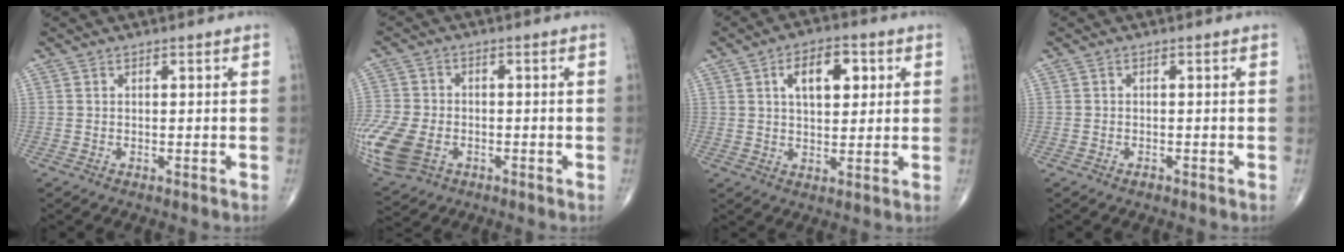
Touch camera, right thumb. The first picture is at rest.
{"total": 15.7, "force": [-5.2, 11.2, 9.7], "torque": [-0.261, -0.007, -0.090]}
{"total": 9.2, "force": [2.9, 4.9, 7.2], "torque": [-0.083, -0.001, 0.043]}
{"total": 0.8, "force": [-0.6, 0.5, 0.3], "torque": [-0.004, 0.001, -0.011]}